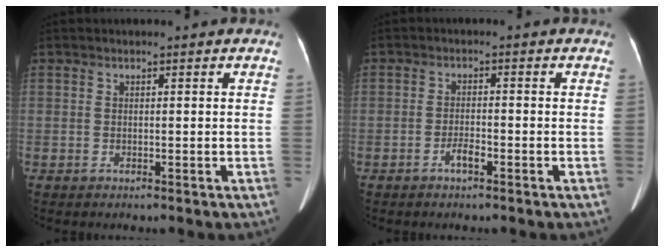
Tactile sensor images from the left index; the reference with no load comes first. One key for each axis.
{"total": 2.1, "fx": -1.5, "fy": 0.4, "fz": 1.4, "tx": -0.027, "ty": -0.001, "tz": -0.024}